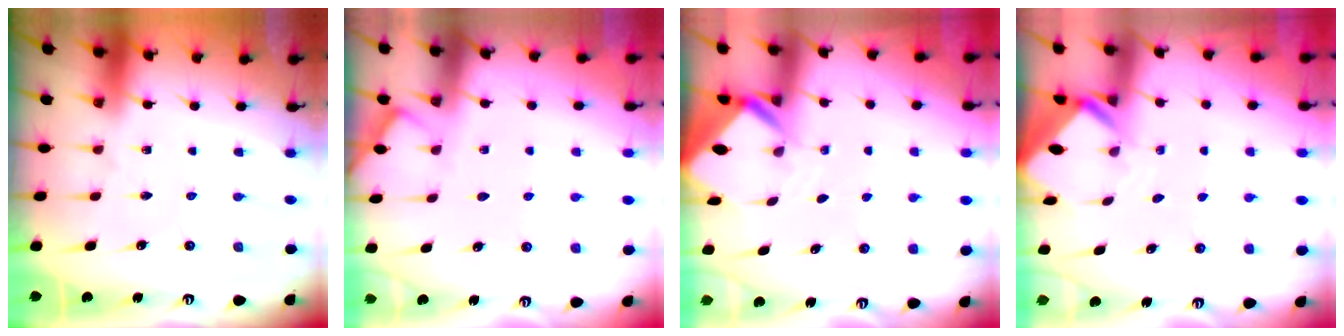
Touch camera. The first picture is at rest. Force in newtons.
{"total": 2.5, "press": 2.4, "slide": 0.4}
{"total": 3.1, "press": 3.1, "slide": 0.2}
{"total": 2.9, "press": 2.9, "slide": 0.2}